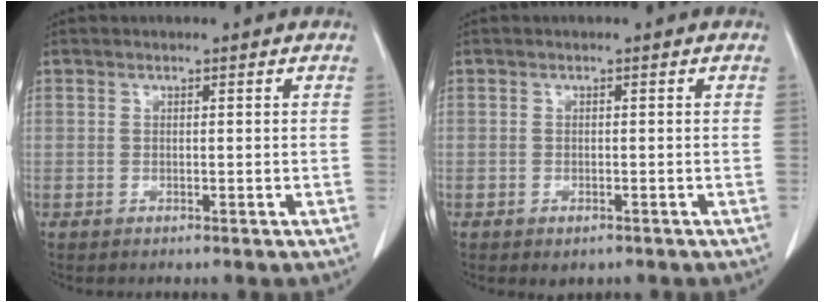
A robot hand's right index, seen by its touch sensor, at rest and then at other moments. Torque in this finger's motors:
{"motor_torque": [0.24, -0.22, 0.00, 0.00]}